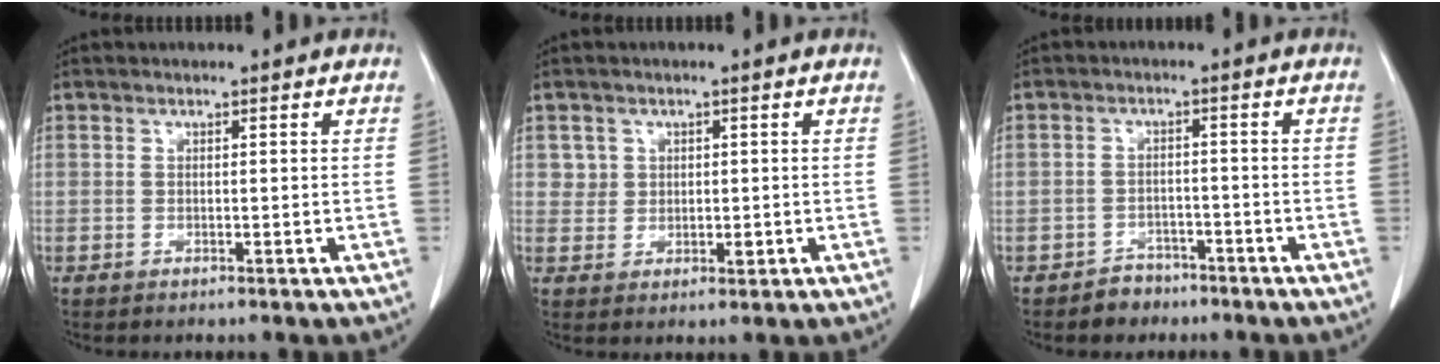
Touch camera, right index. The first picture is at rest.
{"total": 3.0, "force": [1.1, 2.7, 0.3], "torque": [0.004, -0.002, 0.022]}
{"total": 3.3, "force": [-2.4, 2.3, 0.1], "torque": [-0.004, 0.011, -0.036]}